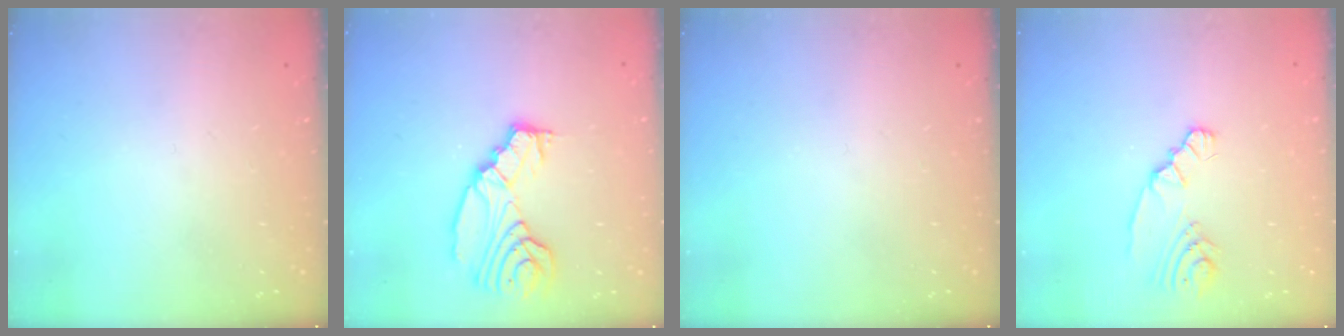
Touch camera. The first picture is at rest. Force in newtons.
{"total": 11.5, "press": 11.5, "slide": 1.0}
{"total": 0.0}
{"total": 5.2, "press": 5.1, "slide": 0.1}